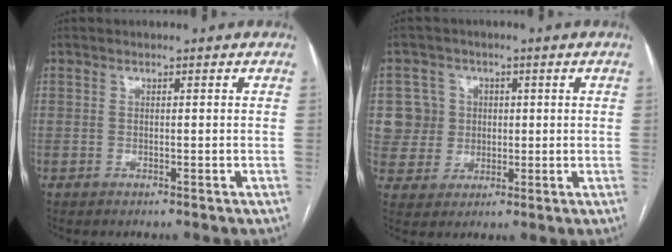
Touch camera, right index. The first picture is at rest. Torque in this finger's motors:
{"motor_torque": [-0.14, 0.04, 0.02, 0.00]}